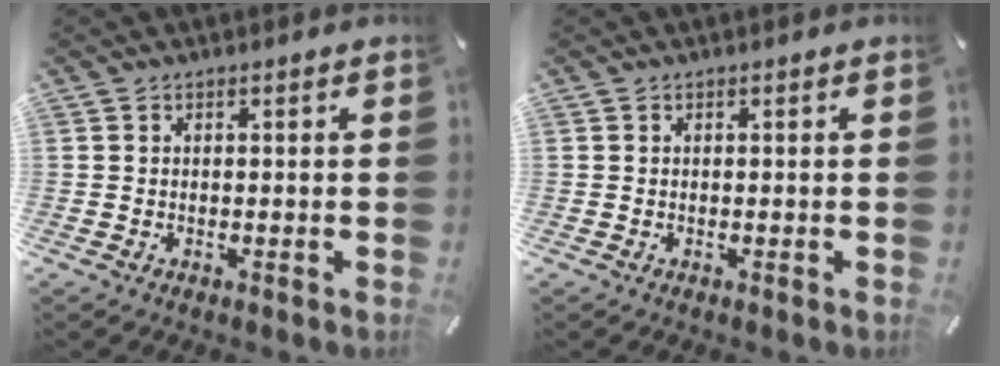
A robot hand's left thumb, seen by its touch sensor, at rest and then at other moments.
{"total": 0.0}